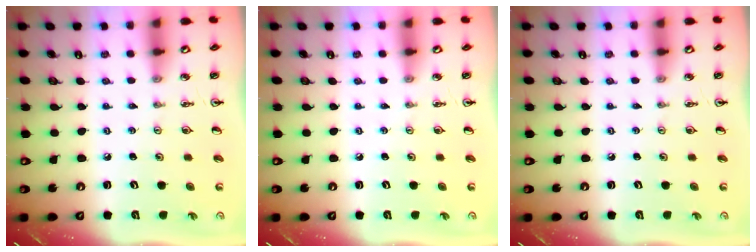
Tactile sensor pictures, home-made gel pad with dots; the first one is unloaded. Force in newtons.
{"total": 0.0}
{"total": 0.0}